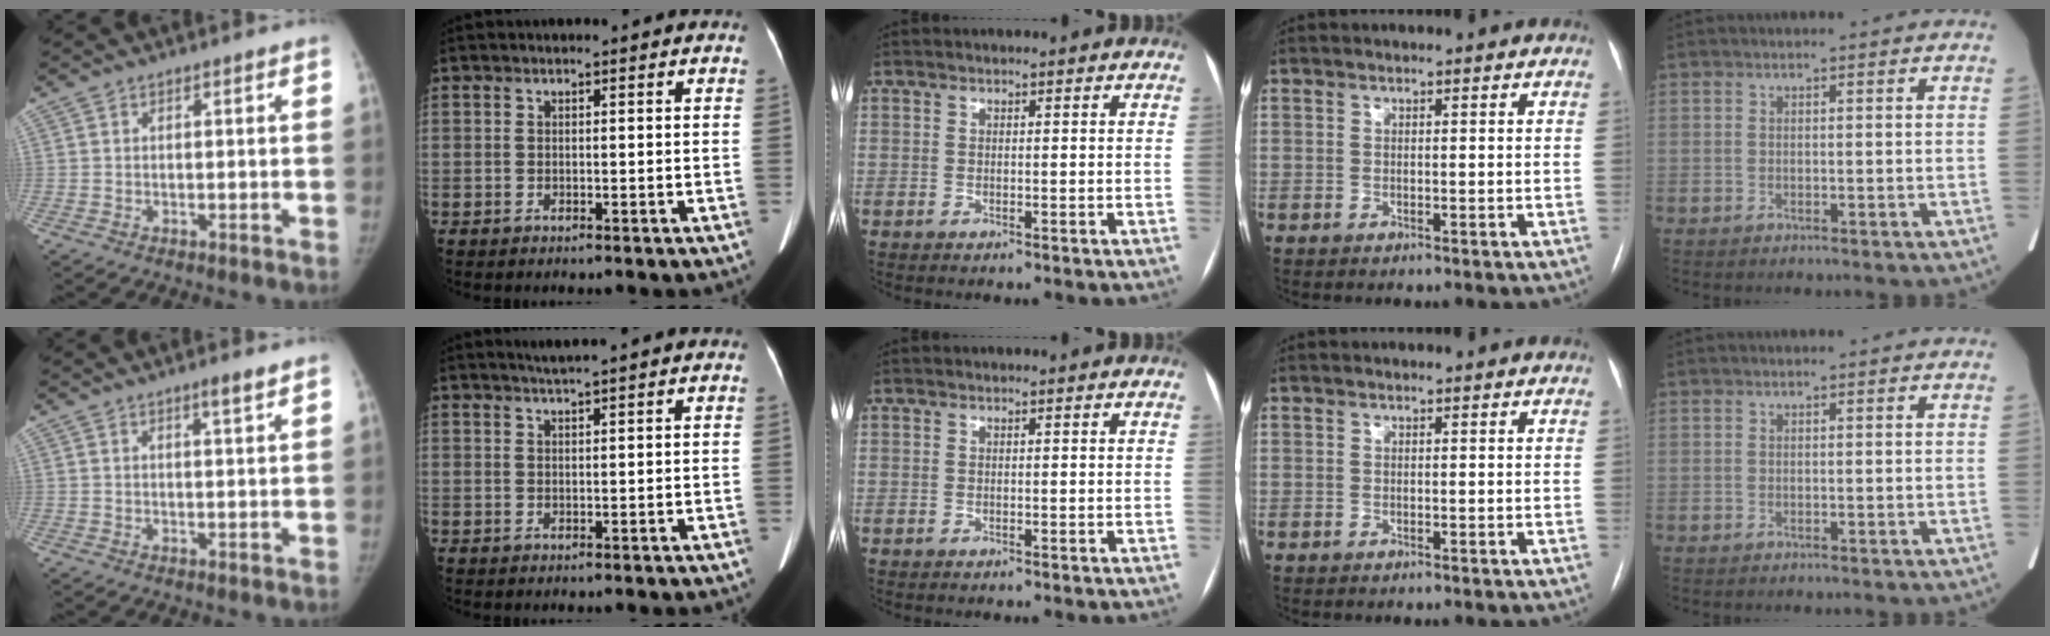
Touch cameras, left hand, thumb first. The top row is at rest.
{"thumb": {"total": 2.4, "force": [1.7, 0.1, 1.7], "torque": [-0.023, -0.013, 0.028]}, "index": {"total": 2.3, "force": [2.0, -0.6, 1.1], "torque": [-0.014, 0.011, 0.036]}}